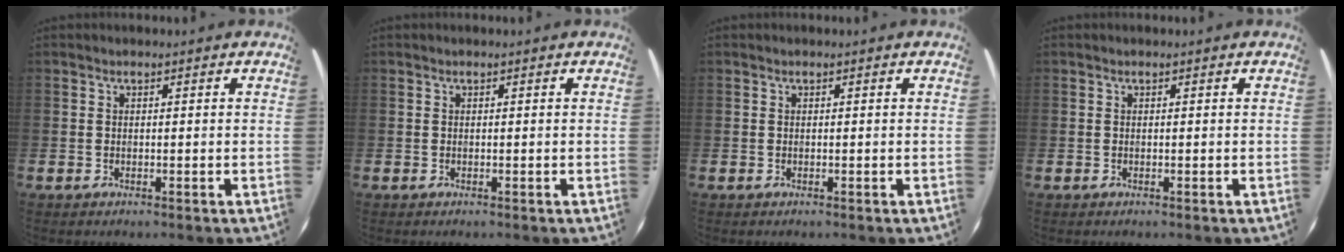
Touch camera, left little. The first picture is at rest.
{"total": 0.0}
{"total": 0.0}
{"total": 0.0}